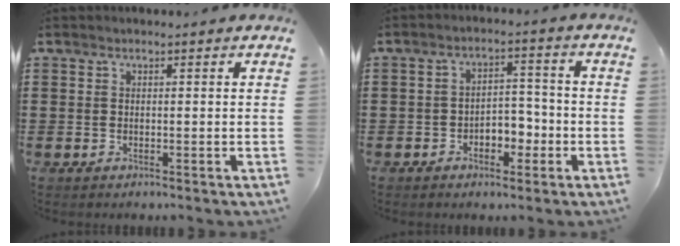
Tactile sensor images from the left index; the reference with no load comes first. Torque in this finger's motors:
{"motor_torque": [0.17, 0.17, 0.12, 0.05]}